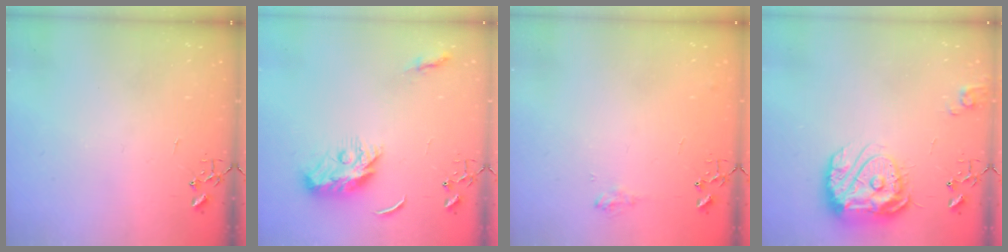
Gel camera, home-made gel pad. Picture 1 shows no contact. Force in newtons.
{"total": 10.2, "press": 10.2, "slide": 0.1}
{"total": 5.8, "press": 5.7, "slide": 0.7}
{"total": 17.3, "press": 17.2, "slide": 1.9}